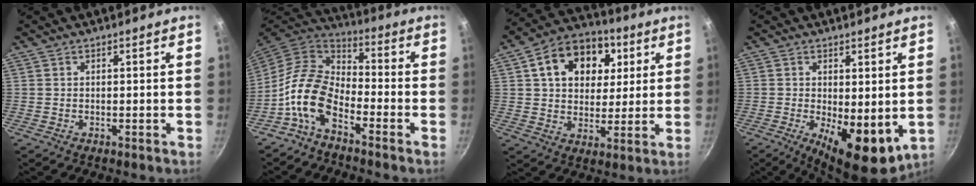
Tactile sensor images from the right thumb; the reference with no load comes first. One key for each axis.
{"total": 11.6, "fx": -5.6, "fy": 6.5, "fz": 7.8, "tx": -0.136, "ty": 0.052, "tz": -0.131}
{"total": 16.6, "fx": 5.6, "fy": 12.1, "fz": 9.8, "tx": -0.129, "ty": 0.006, "tz": 0.081}
{"total": 10.8, "fx": -1.3, "fy": 4.6, "fz": 9.6, "tx": -0.122, "ty": -0.016, "tz": -0.005}